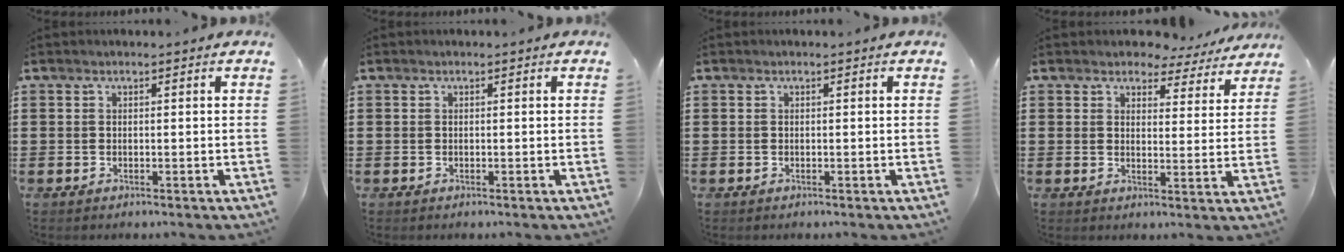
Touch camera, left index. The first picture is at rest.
{"total": 0.0}
{"total": 0.0}
{"total": 4.1, "force": [3.9, 1.3, 0.6], "torque": [-0.023, -0.015, 0.067]}